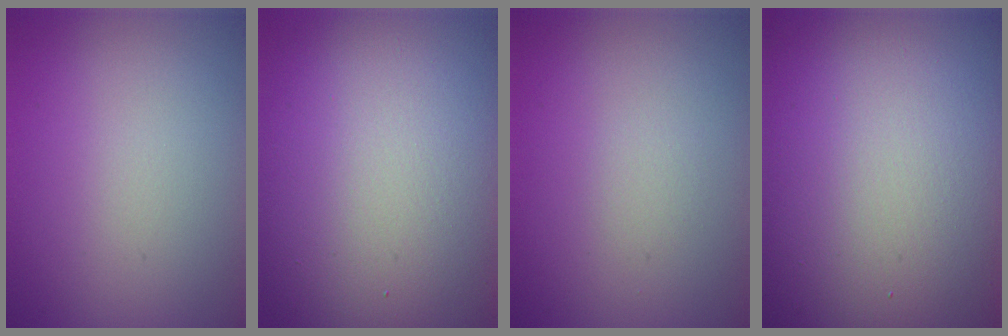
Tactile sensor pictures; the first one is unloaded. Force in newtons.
{"total": 17.6, "press": 17.6, "slide": 1.0}
{"total": 0.5, "press": 0.5, "slide": 0.0}
{"total": 26.4, "press": 26.3, "slide": 1.2}